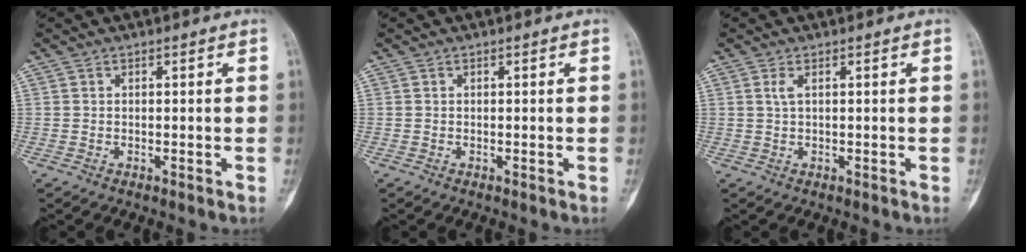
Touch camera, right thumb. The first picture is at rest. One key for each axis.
{"total": 0.0}
{"total": 1.2, "fx": 0.4, "fy": 0.2, "fz": 1.1, "tx": -0.033, "ty": 0.005, "tz": 0.012}